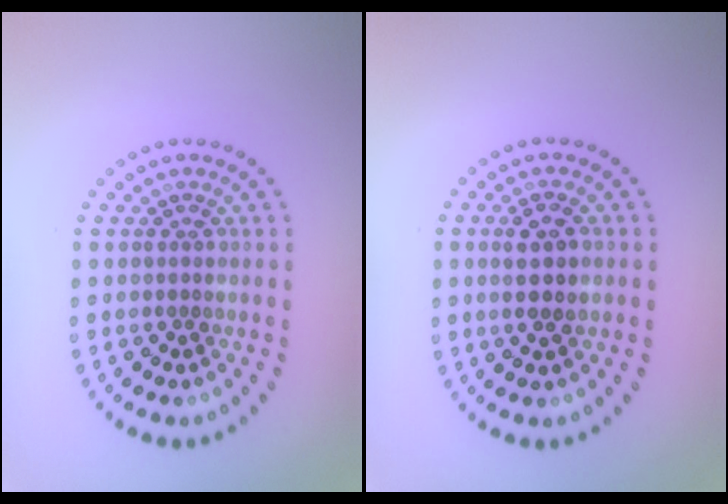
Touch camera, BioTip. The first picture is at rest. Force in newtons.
{"total": 2.8, "press": 2.7, "slide": 0.7}